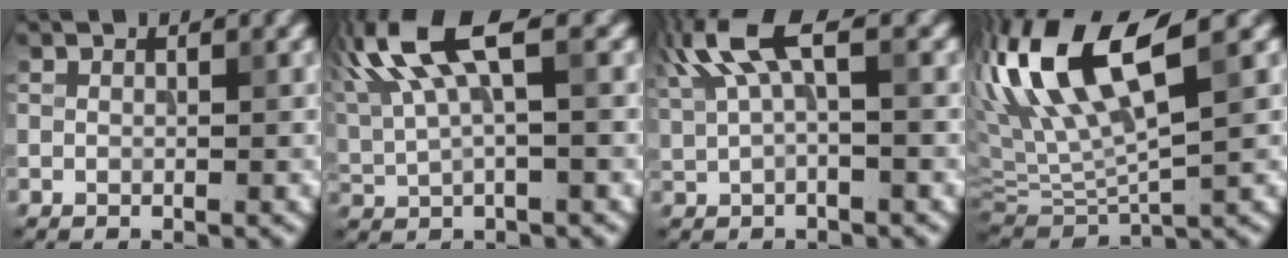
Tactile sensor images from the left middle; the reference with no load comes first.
{"total": 7.8, "force": [3.5, 2.3, 6.5], "torque": [-0.145, 0.014, 0.069]}
{"total": 5.2, "force": [2.2, 1.7, 4.4], "torque": [-0.097, 0.010, 0.042]}
{"total": 12.3, "force": [4.3, 3.4, 11.1], "torque": [-0.229, 0.025, 0.079]}